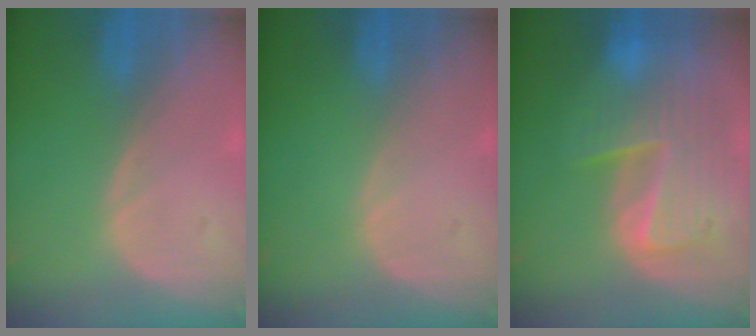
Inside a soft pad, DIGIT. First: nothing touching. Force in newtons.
{"total": 0.0}
{"total": 10.0, "press": 8.7, "slide": 5.0}